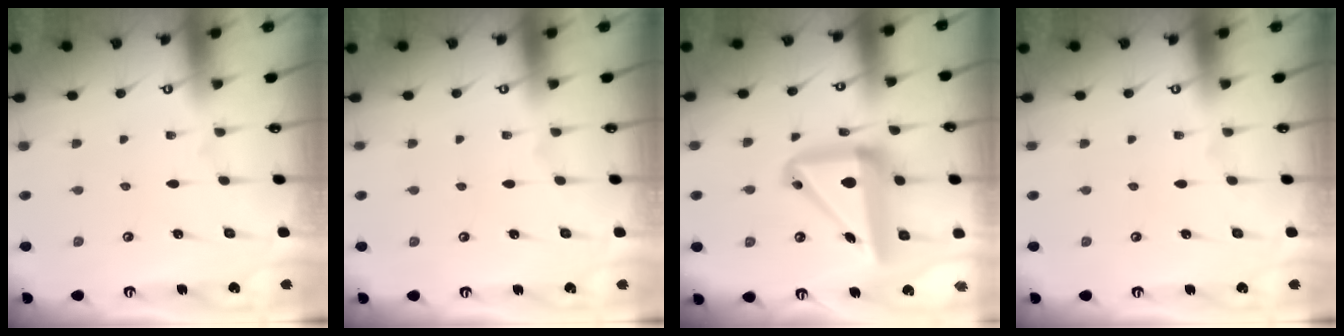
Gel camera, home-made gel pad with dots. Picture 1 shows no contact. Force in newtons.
{"total": 0.0}
{"total": 16.1, "press": 15.9, "slide": 2.5}
{"total": 0.0}